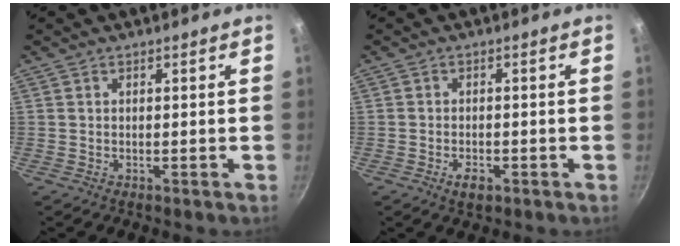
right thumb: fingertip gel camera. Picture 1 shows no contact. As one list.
[{"total": 3.0, "force": [-1.5, 1.6, 2.1], "torque": [-0.037, 0.009, -0.025]}]